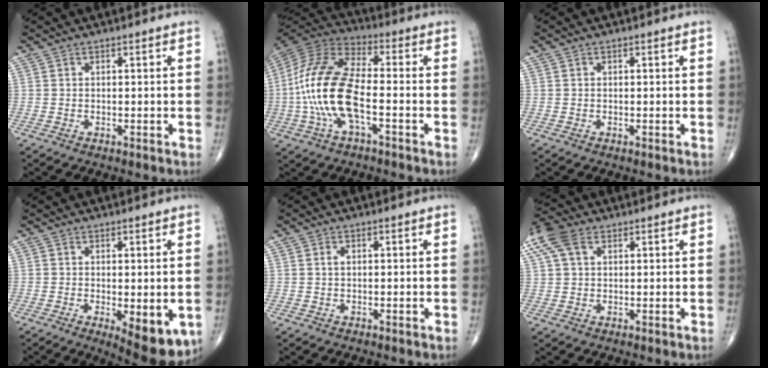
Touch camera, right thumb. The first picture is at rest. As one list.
[{"total": 17.4, "force": [-3.2, 7.1, 15.6], "torque": [-0.336, 0.030, -0.064]}, {"total": 0.0}, {"total": 9.7, "force": [-2.9, 3.6, 8.5], "torque": [-0.104, -0.021, -0.034]}, {"total": 1.0, "force": [0.3, 0.6, 0.8], "torque": [-0.013, 0.002, 0.003]}, {"total": 8.5, "force": [3.8, 5.1, 5.6], "torque": [-0.134, 0.022, 0.072]}]